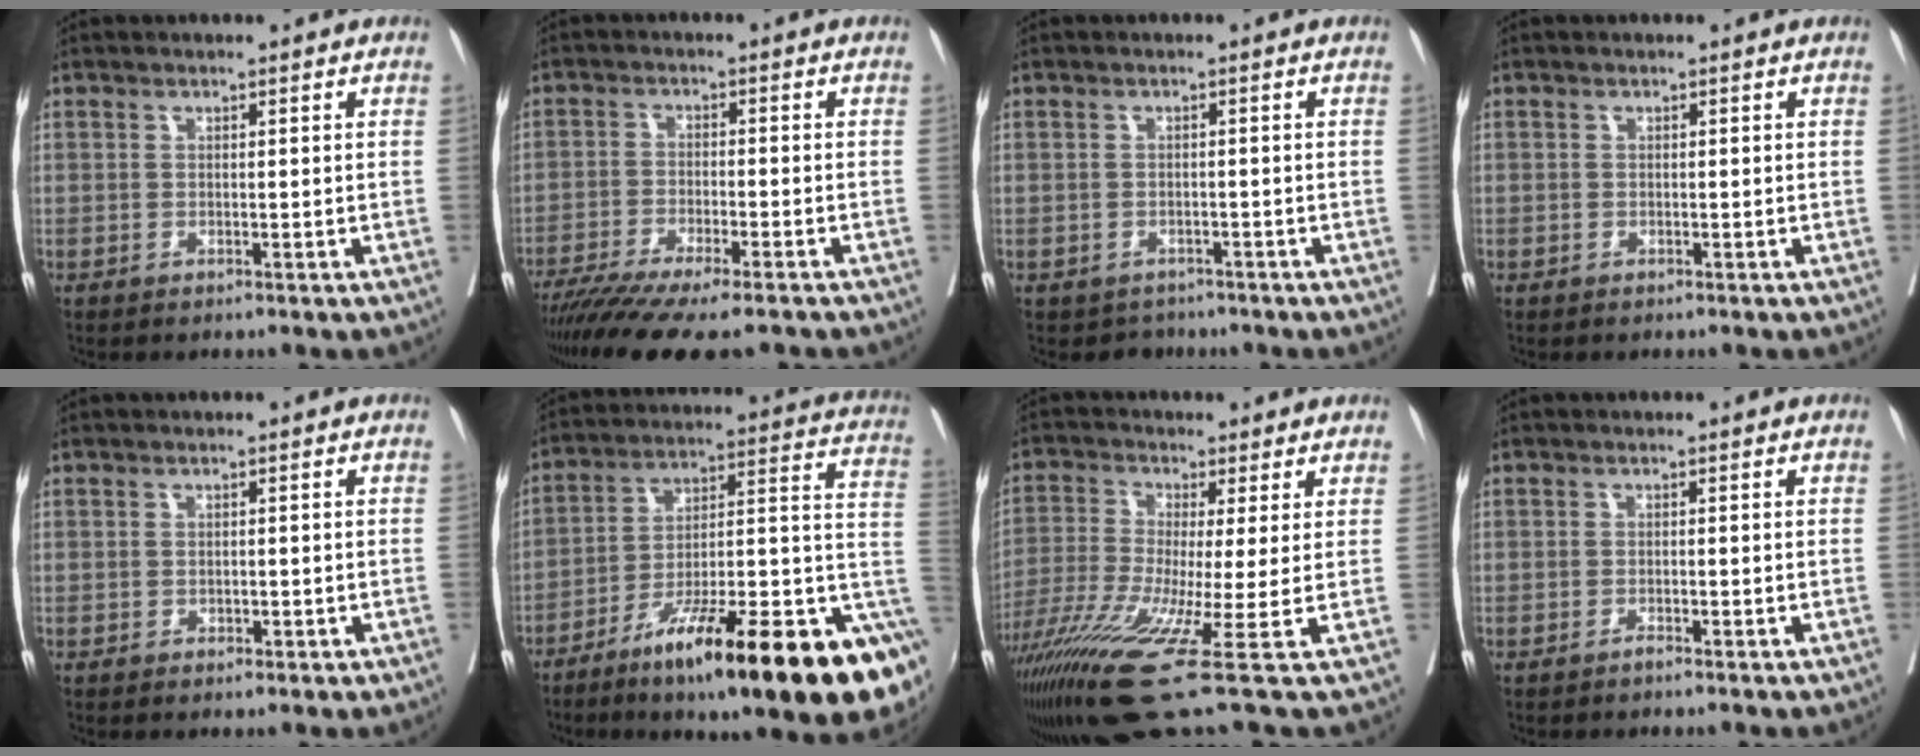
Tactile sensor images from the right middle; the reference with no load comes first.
{"total": 14.9, "force": [-12.4, 1.4, 8.1], "torque": [-0.125, -0.032, -0.195]}
{"total": 2.5, "force": [-2.0, 1.5, -0.2], "torque": [-0.003, 0.004, -0.030]}
{"total": 1.1, "force": [-0.5, 1.0, -0.2], "torque": [0.001, 0.008, -0.012]}
{"total": 1.7, "force": [-0.6, 1.2, 1.1], "torque": [-0.019, 0.002, -0.002]}
{"total": 29.1, "force": [-13.8, 4.5, 25.2], "torque": [-0.260, 0.008, -0.216]}
{"total": 15.0, "force": [-7.8, -0.7, 12.8], "torque": [-0.249, -0.044, -0.141]}
{"total": 0.7, "force": [-0.6, 0.1, 0.3], "torque": [-0.010, -0.001, -0.010]}